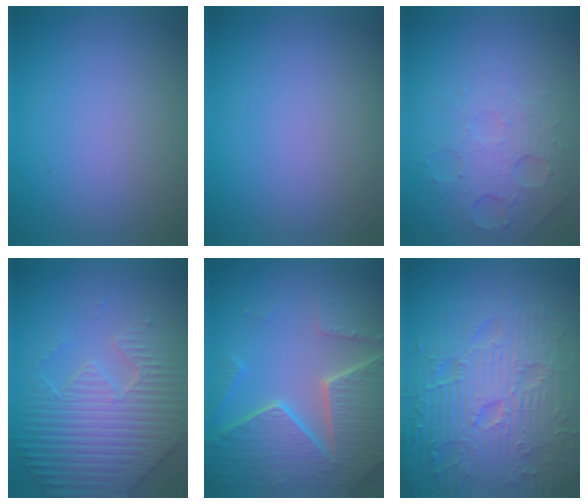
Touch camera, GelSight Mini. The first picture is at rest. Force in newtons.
{"total": 0.0}
{"total": 5.0, "press": 3.3, "slide": 3.8}
{"total": 7.9, "press": 5.9, "slide": 5.3}
{"total": 8.4, "press": 6.2, "slide": 5.7}
{"total": 9.4, "press": 6.8, "slide": 6.4}